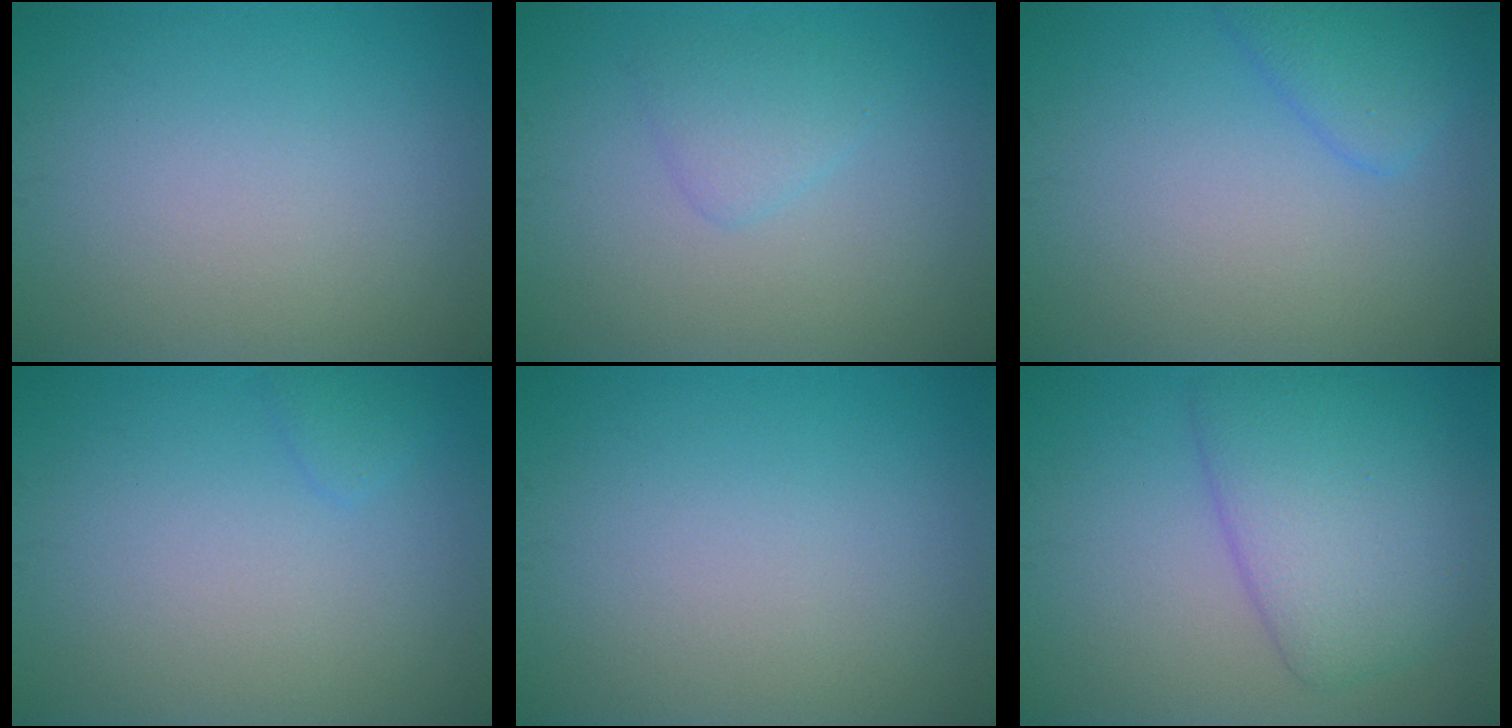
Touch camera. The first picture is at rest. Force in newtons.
{"total": 1.8, "press": 1.8, "slide": 0.1}
{"total": 2.5, "press": 2.5, "slide": 0.2}
{"total": 0.9, "press": 0.9, "slide": 0.1}
{"total": 0.0}
{"total": 5.9, "press": 5.9, "slide": 0.3}